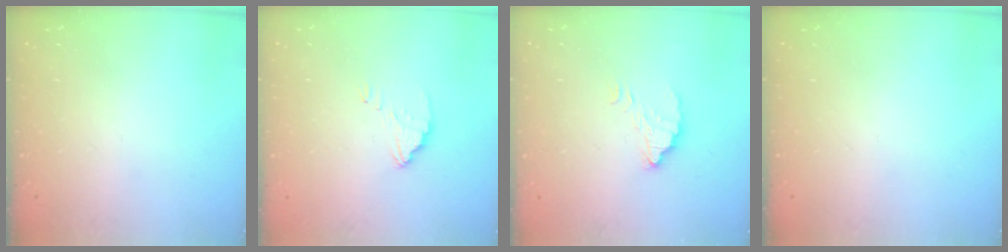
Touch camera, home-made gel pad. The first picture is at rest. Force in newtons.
{"total": 2.7, "press": 2.7, "slide": 0.1}
{"total": 3.8, "press": 3.8, "slide": 0.1}
{"total": 0.0}